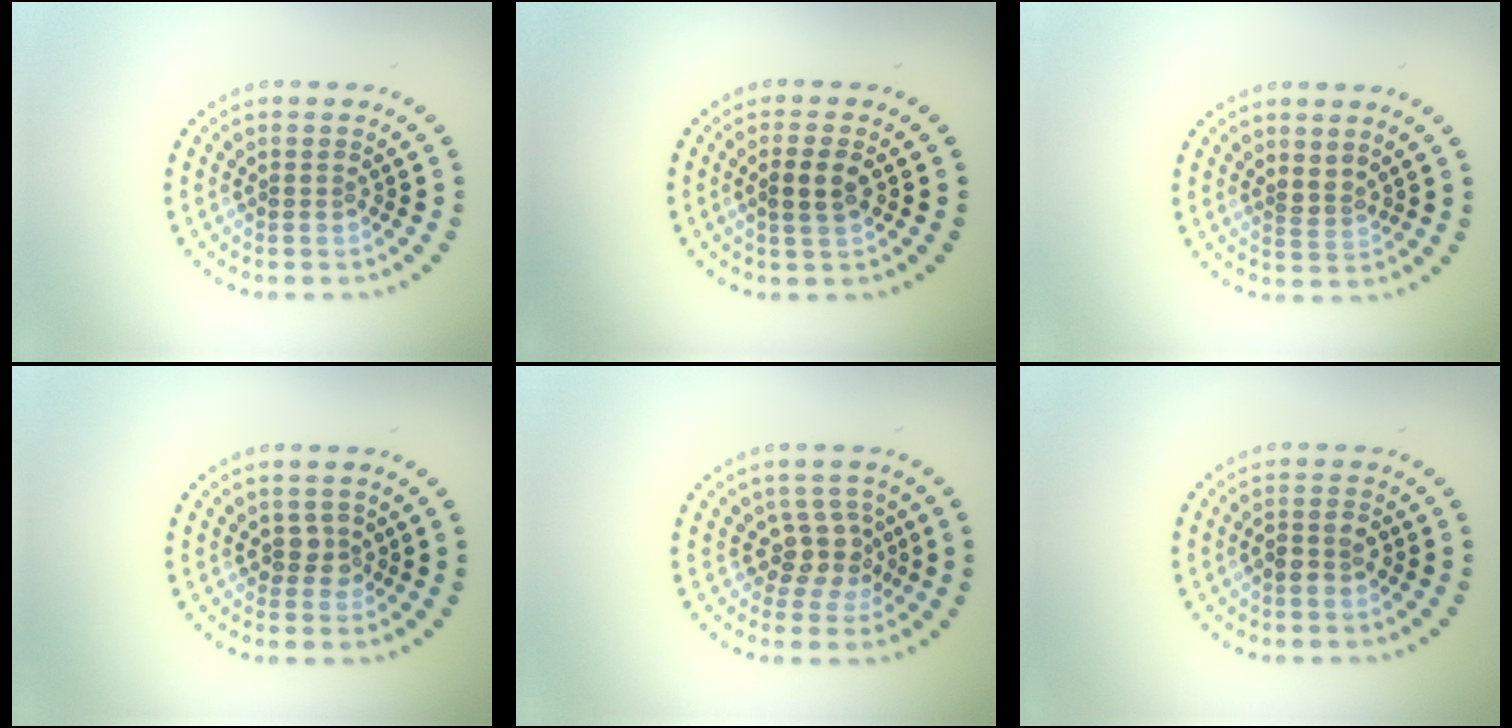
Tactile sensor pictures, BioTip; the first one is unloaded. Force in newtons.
{"total": 2.2, "press": 2.1, "slide": 0.6}
{"total": 1.1, "press": 0.6, "slide": 0.9}
{"total": 1.7, "press": 1.6, "slide": 0.6}
{"total": 3.0, "press": 2.4, "slide": 1.8}
{"total": 1.8, "press": 1.7, "slide": 0.6}